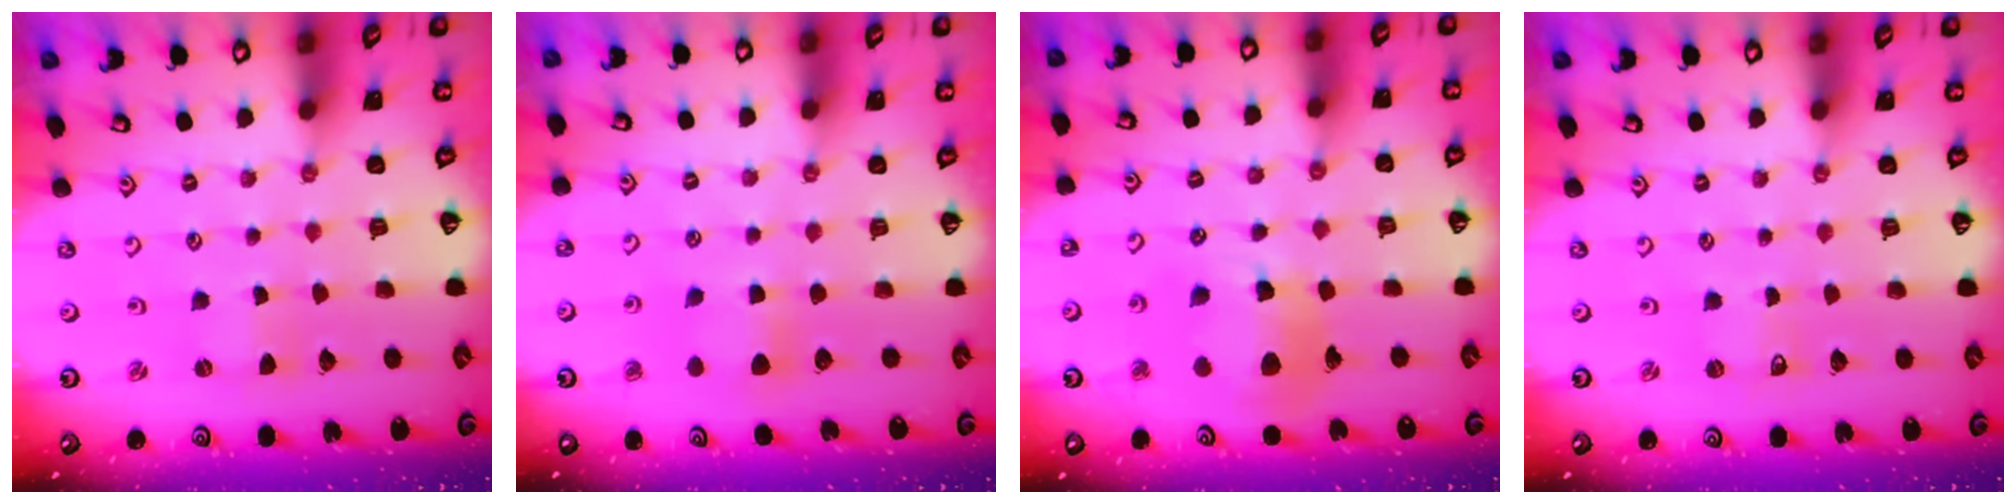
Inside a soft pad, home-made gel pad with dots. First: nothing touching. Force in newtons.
{"total": 6.2, "press": 6.1, "slide": 0.7}
{"total": 13.9, "press": 13.7, "slide": 2.0}
{"total": 0.6, "press": 0.6, "slide": 0.0}